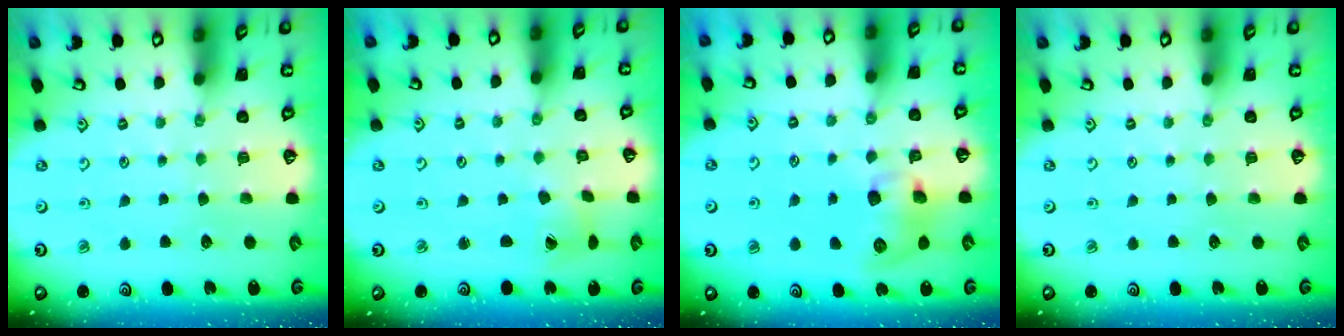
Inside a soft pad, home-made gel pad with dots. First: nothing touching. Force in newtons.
{"total": 2.4, "press": 2.4, "slide": 0.3}
{"total": 9.0, "press": 8.9, "slide": 1.0}
{"total": 0.0}